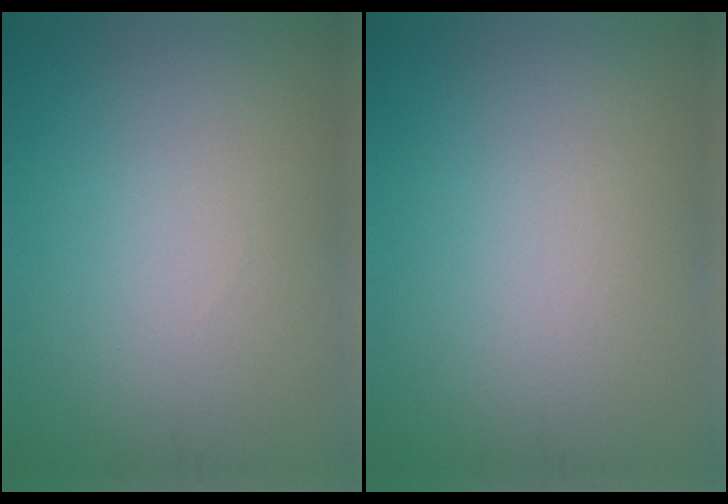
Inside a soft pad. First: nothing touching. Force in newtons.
{"total": 0.0}